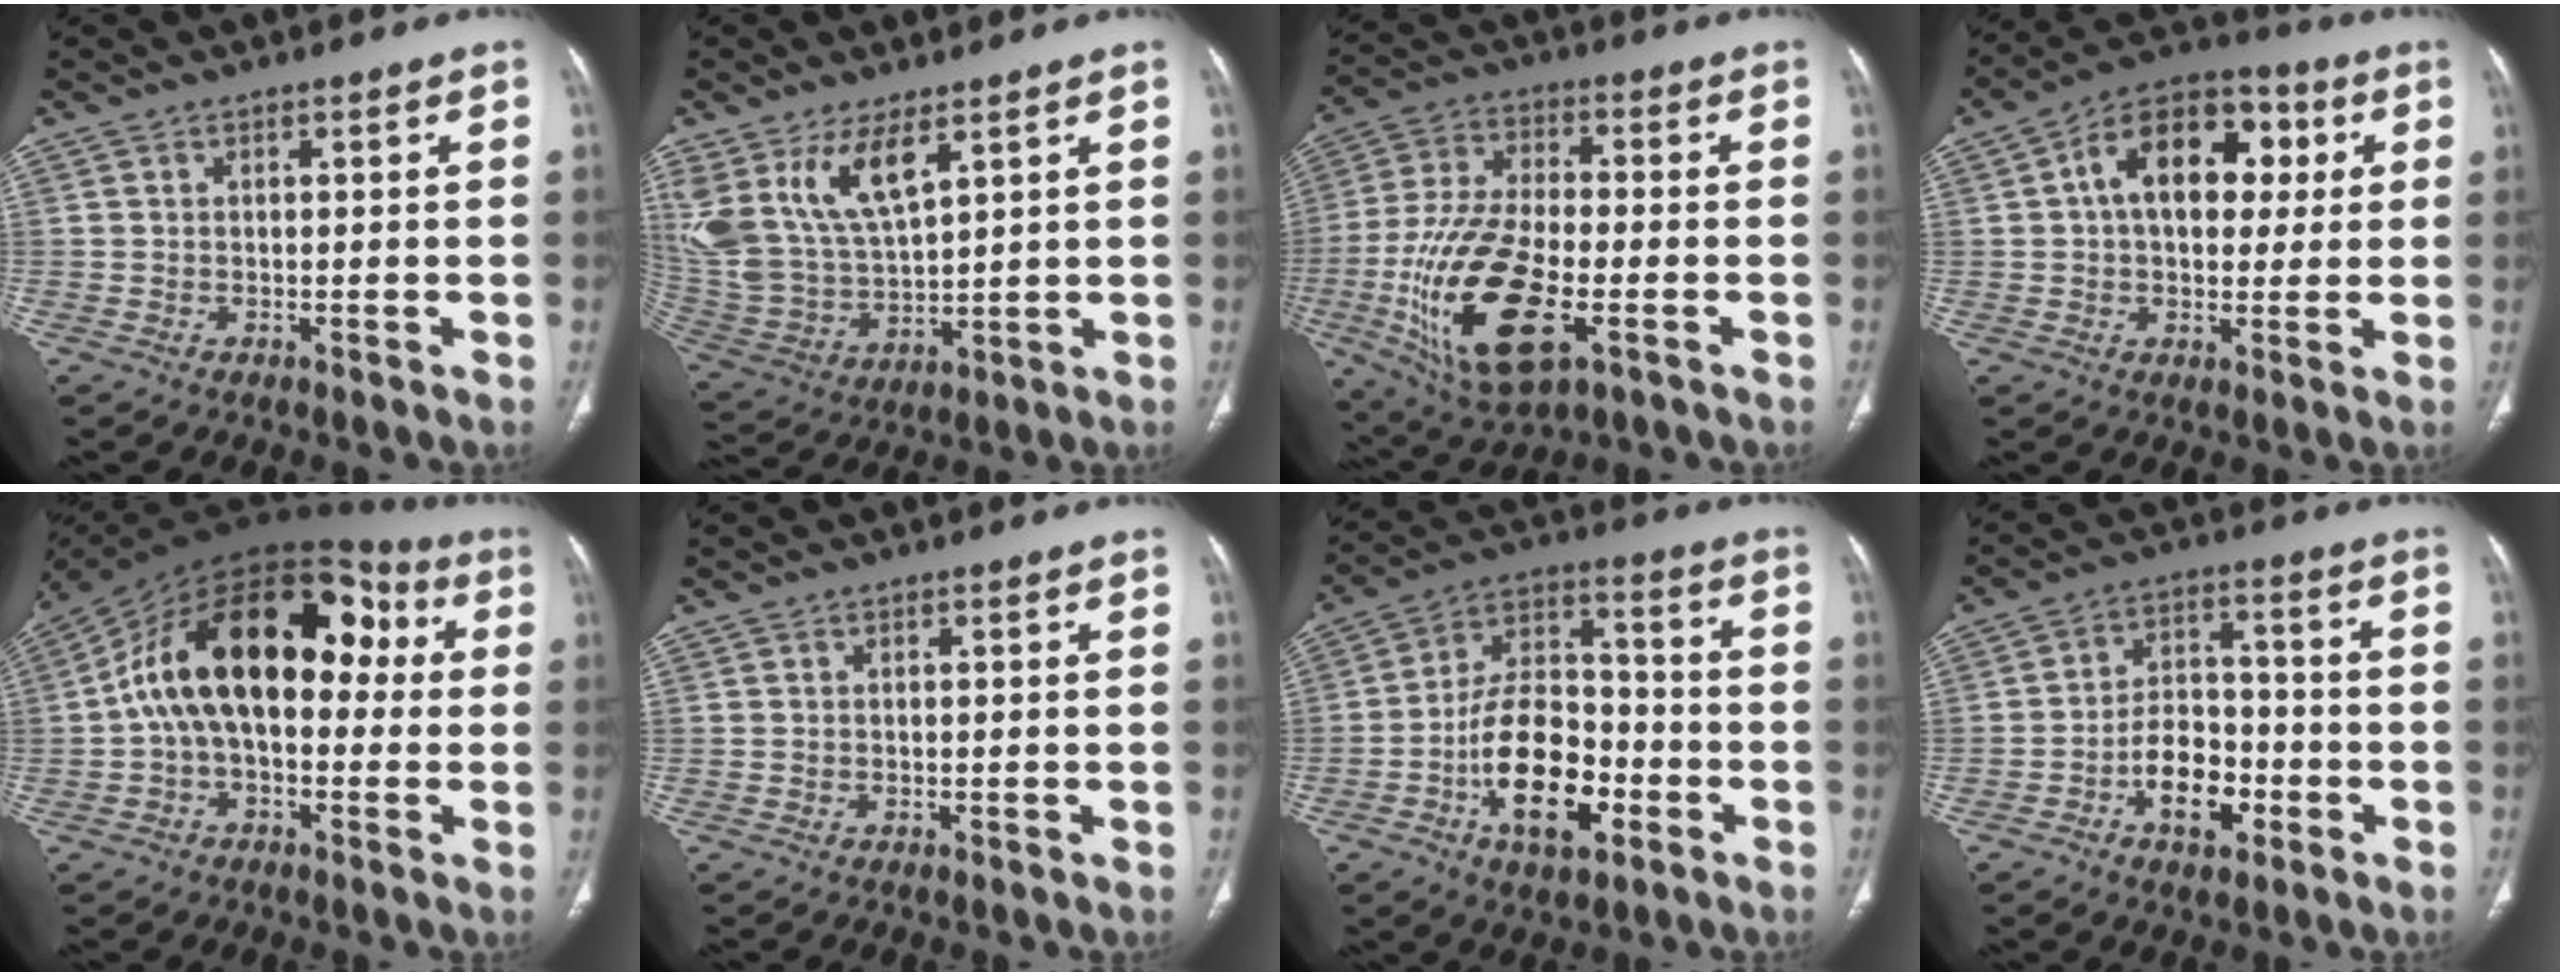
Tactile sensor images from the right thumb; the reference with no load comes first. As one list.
[{"total": 14.8, "force": [7.8, 6.5, 10.8], "torque": [-0.215, -0.031, 0.175]}, {"total": 20.3, "force": [-6.0, 8.8, 17.2], "torque": [-0.351, 0.003, -0.097]}, {"total": 16.3, "force": [3.4, 10.4, 12.0], "torque": [-0.151, 0.022, 0.046]}, {"total": 21.4, "force": [1.9, 12.4, 17.3], "torque": [-0.264, 0.057, 0.016]}, {"total": 0.0}, {"total": 17.1, "force": [-6.1, 9.3, 13.0], "torque": [-0.200, 0.037, -0.106]}, {"total": 10.1, "force": [-4.2, 6.2, 6.8], "torque": [-0.085, 0.036, -0.070]}]